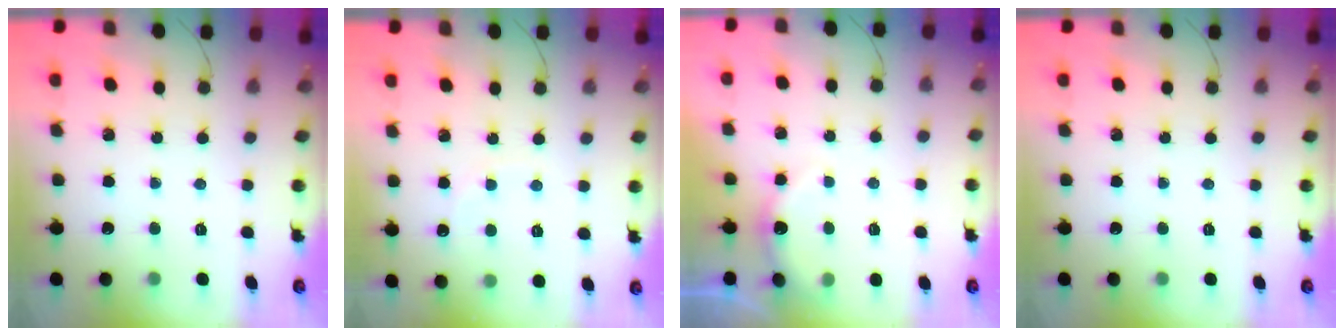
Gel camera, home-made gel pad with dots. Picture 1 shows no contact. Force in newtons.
{"total": 3.9, "press": 3.7, "slide": 1.1}
{"total": 6.2, "press": 6.1, "slide": 1.2}
{"total": 0.0}